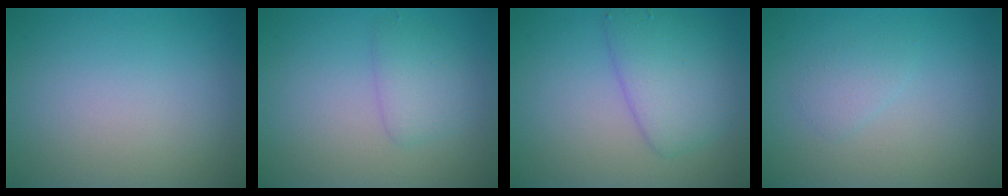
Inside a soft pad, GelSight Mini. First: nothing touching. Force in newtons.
{"total": 2.0, "press": 2.0, "slide": 0.1}
{"total": 4.4, "press": 4.3, "slide": 0.2}
{"total": 1.1, "press": 1.1, "slide": 0.1}